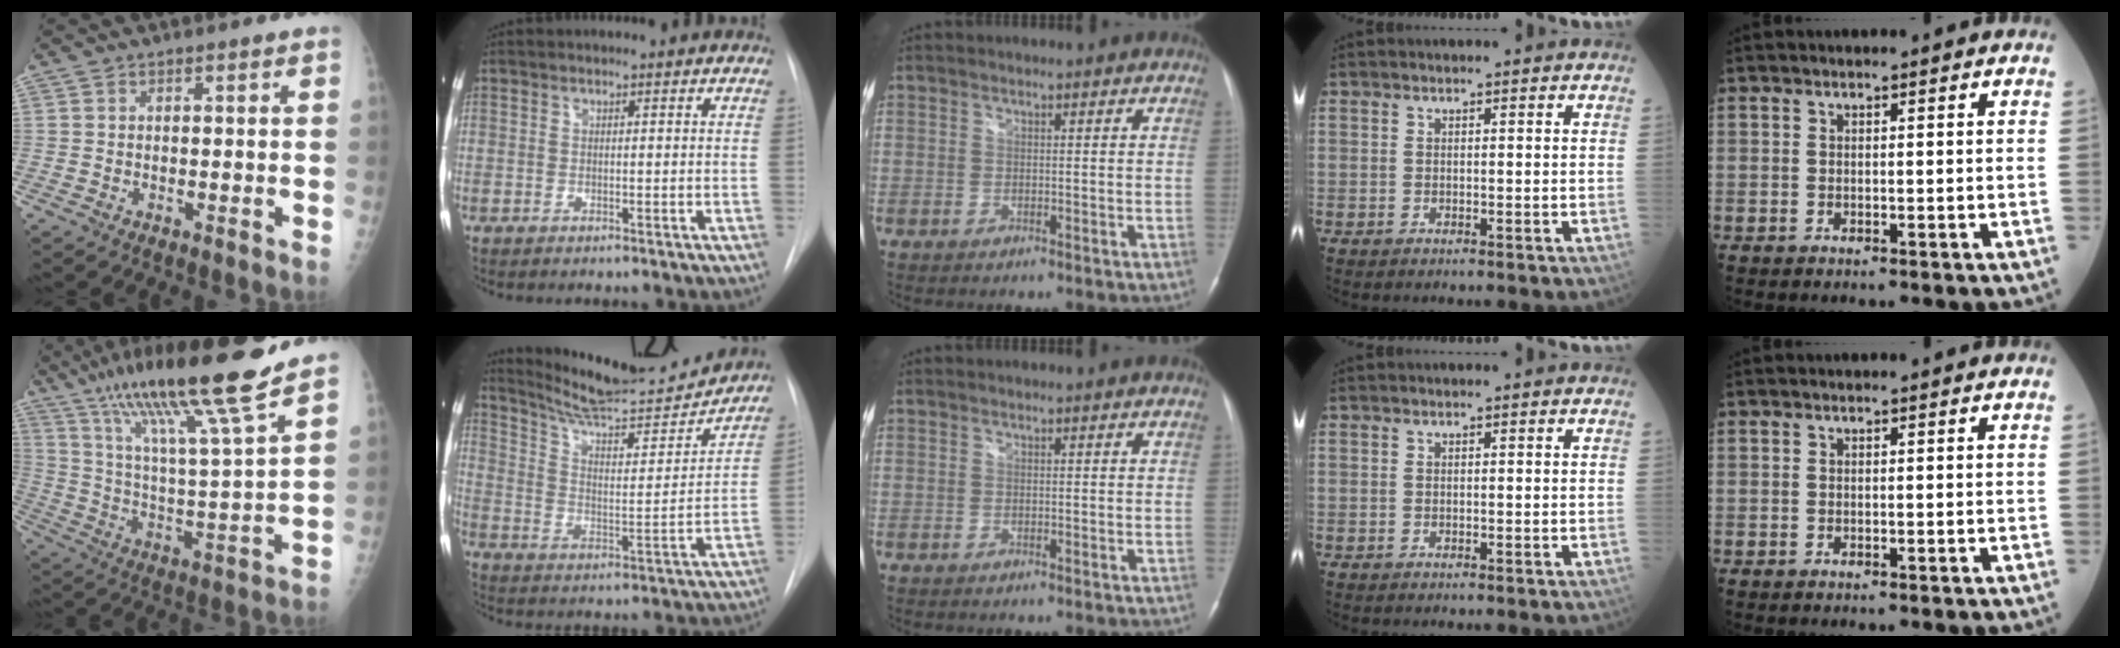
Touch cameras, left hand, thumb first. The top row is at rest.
{"thumb": {"total": 20.1, "force": [14.9, 0.2, 13.5], "torque": [-0.216, -0.061, 0.260]}, "index": {"total": 19.3, "force": [18.3, 1.5, 6.1], "torque": [-0.099, -0.030, 0.271]}}